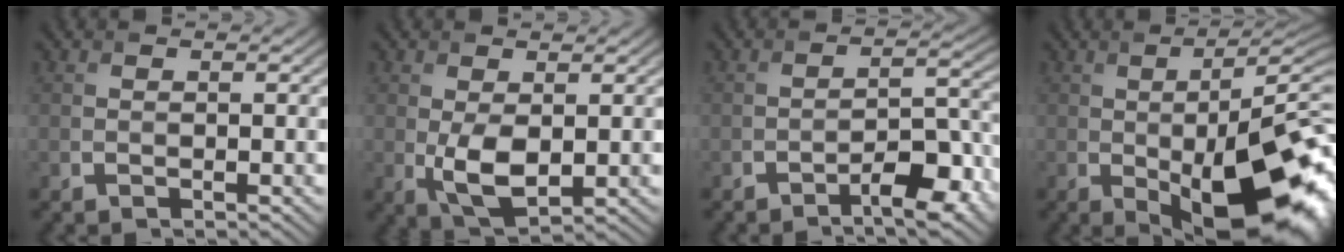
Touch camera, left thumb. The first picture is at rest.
{"total": 4.2, "force": [-0.1, 2.3, 3.5], "torque": [-0.079, -0.011, 0.005]}
{"total": 6.4, "force": [-4.1, 2.0, 4.5], "torque": [-0.062, 0.001, -0.061]}
{"total": 16.2, "force": [-3.8, 6.0, 14.5], "torque": [-0.201, -0.025, -0.048]}